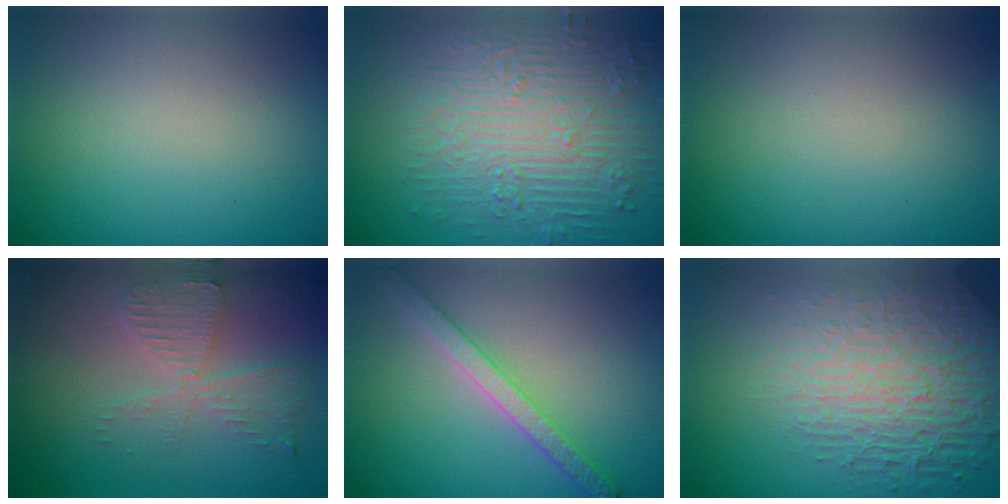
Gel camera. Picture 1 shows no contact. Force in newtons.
{"total": 8.9, "press": 6.7, "slide": 5.8}
{"total": 0.0}
{"total": 3.7, "press": 3.2, "slide": 1.9}
{"total": 3.2, "press": 3.1, "slide": 0.5}
{"total": 8.7, "press": 5.9, "slide": 6.4}